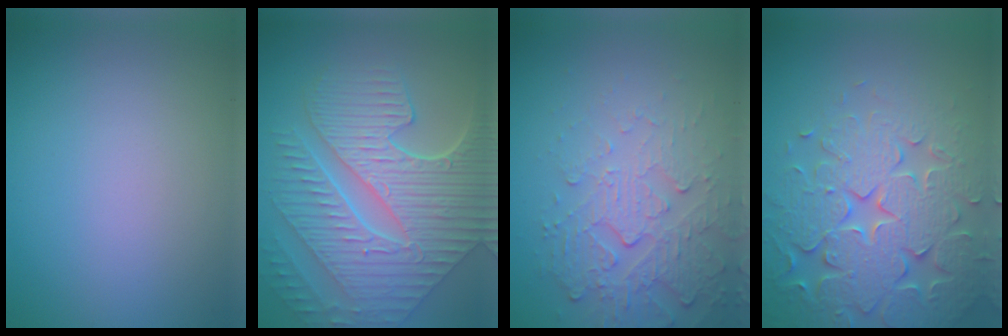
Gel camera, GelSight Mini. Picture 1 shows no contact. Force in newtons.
{"total": 10.4, "press": 7.3, "slide": 7.4}
{"total": 5.4, "press": 3.7, "slide": 4.0}
{"total": 7.8, "press": 7.6, "slide": 1.6}